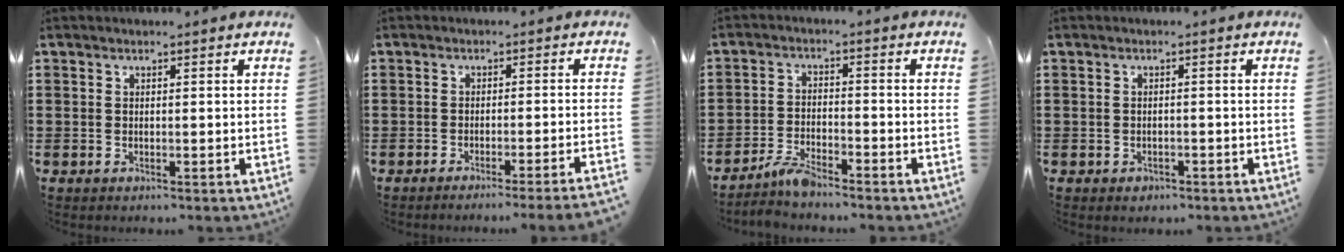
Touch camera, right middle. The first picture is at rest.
{"total": 2.3, "force": [-1.9, -0.7, 1.1], "torque": [-0.017, -0.001, -0.039]}
{"total": 3.9, "force": [-3.5, 0.5, 1.7], "torque": [-0.044, 0.001, -0.073]}
{"total": 0.8, "force": [-0.6, 0.5, 0.1], "torque": [-0.005, 0.001, -0.014]}